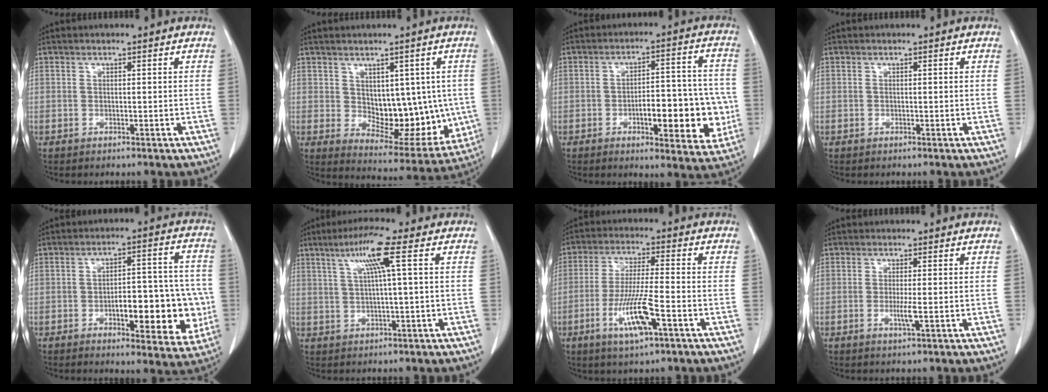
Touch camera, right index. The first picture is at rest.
{"total": 13.1, "force": [0.3, 7.2, 10.9], "torque": [-0.134, -0.001, 0.031]}
{"total": 13.6, "force": [-3.5, 4.6, 12.3], "torque": [-0.157, 0.021, -0.042]}
{"total": 0.0}
{"total": 14.2, "force": [-3.5, 5.1, 12.8], "torque": [-0.160, 0.022, -0.040]}
{"total": 6.7, "force": [2.4, -0.9, 6.2], "torque": [-0.114, 0.015, 0.044]}
{"total": 9.7, "force": [-4.1, 0.7, 8.8], "torque": [-0.172, -0.014, -0.077]}
{"total": 2.3, "force": [-0.6, -0.1, 2.2], "torque": [-0.044, -0.005, -0.010]}